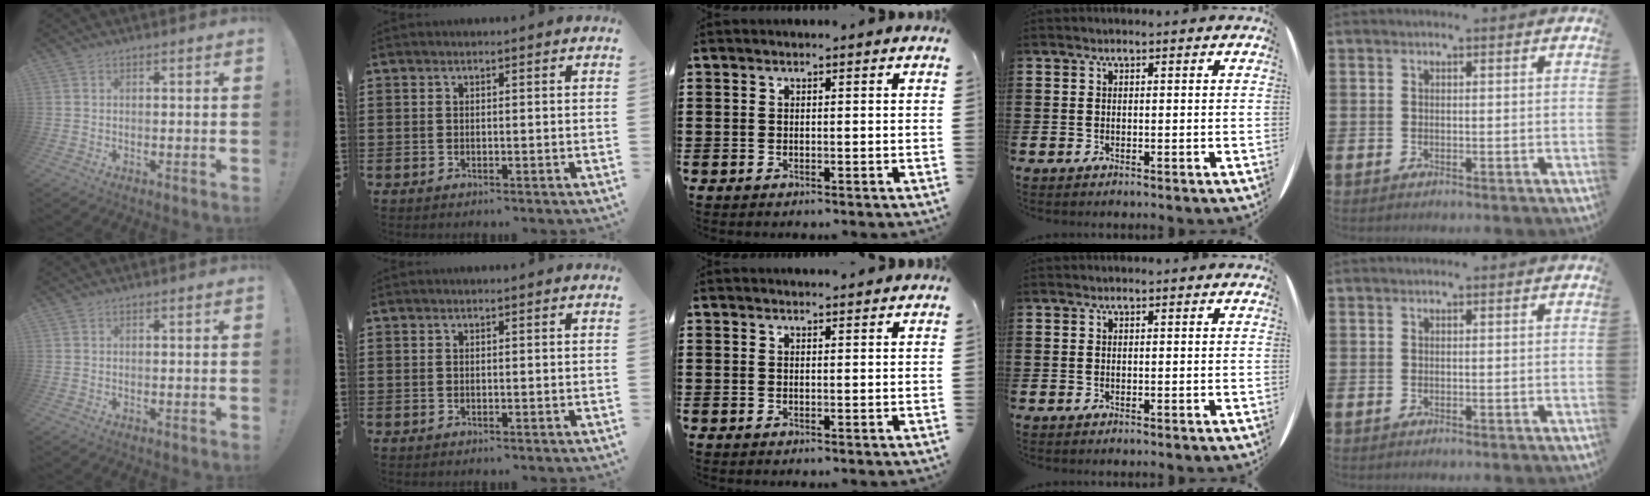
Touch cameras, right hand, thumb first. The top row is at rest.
{"middle": {"total": 0.9, "force": [0.9, 0.0, 0.2], "torque": [0.002, -0.004, 0.015]}}